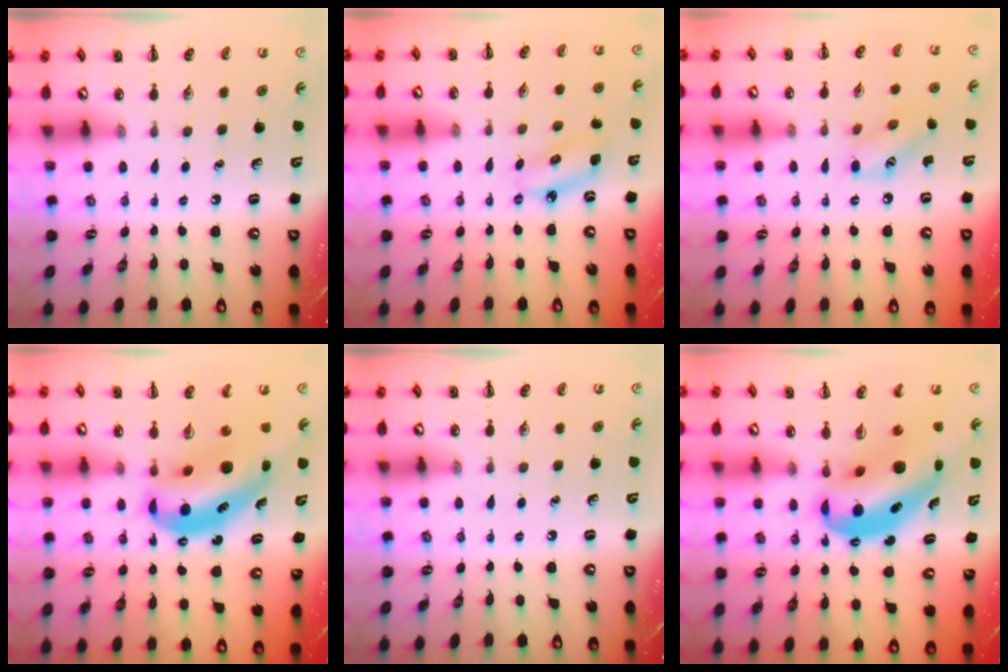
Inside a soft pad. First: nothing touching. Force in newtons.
{"total": 5.4, "press": 5.3, "slide": 1.3}
{"total": 8.0, "press": 8.0, "slide": 0.3}
{"total": 12.0, "press": 11.7, "slide": 2.8}
{"total": 0.0}
{"total": 11.6, "press": 11.3, "slide": 2.8}